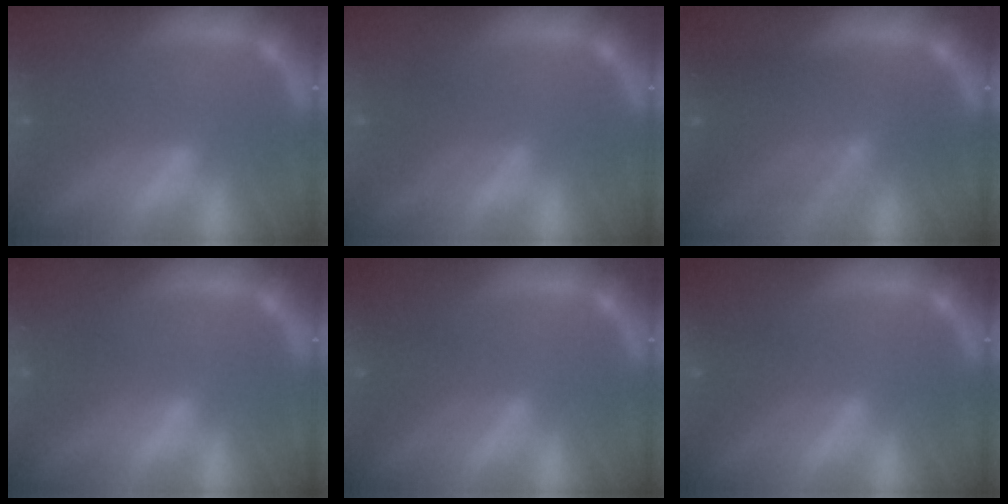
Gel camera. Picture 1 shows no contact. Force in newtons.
{"total": 2.0}
{"total": 8.0}
{"total": 1.0}
{"total": 2.5}
{"total": 2.5}